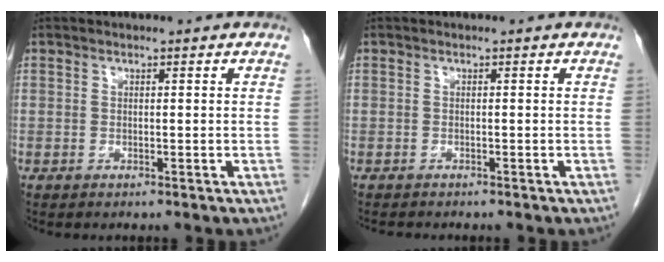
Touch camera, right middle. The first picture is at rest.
{"total": 1.5, "force": [-1.4, 0.3, 0.5], "torque": [-0.015, -0.005, -0.018]}